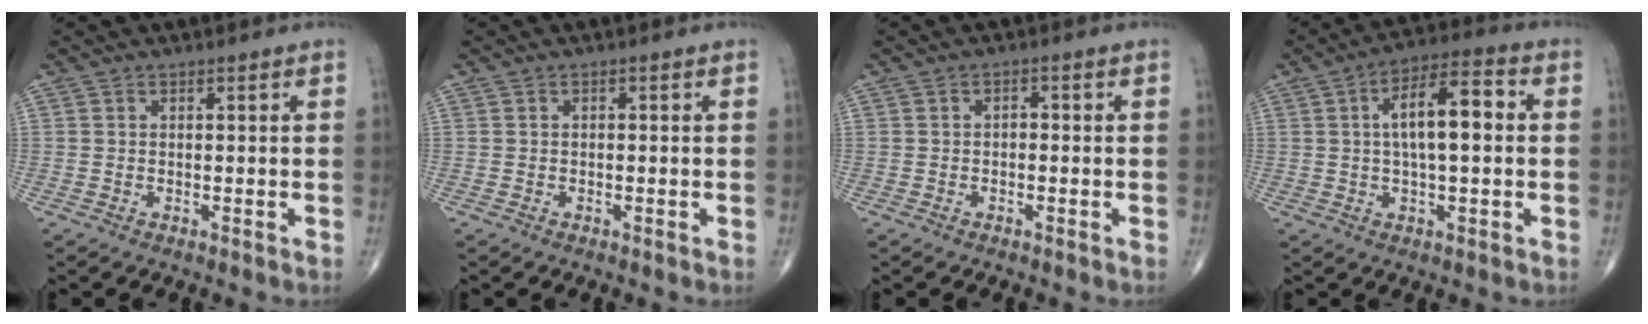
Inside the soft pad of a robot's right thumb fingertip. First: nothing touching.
{"total": 0.0}
{"total": 1.2, "force": [-0.3, 0.8, 0.9], "torque": [-0.005, 0.007, -0.008]}
{"total": 11.3, "force": [1.4, 4.2, 10.5], "torque": [-0.169, 0.026, 0.014]}